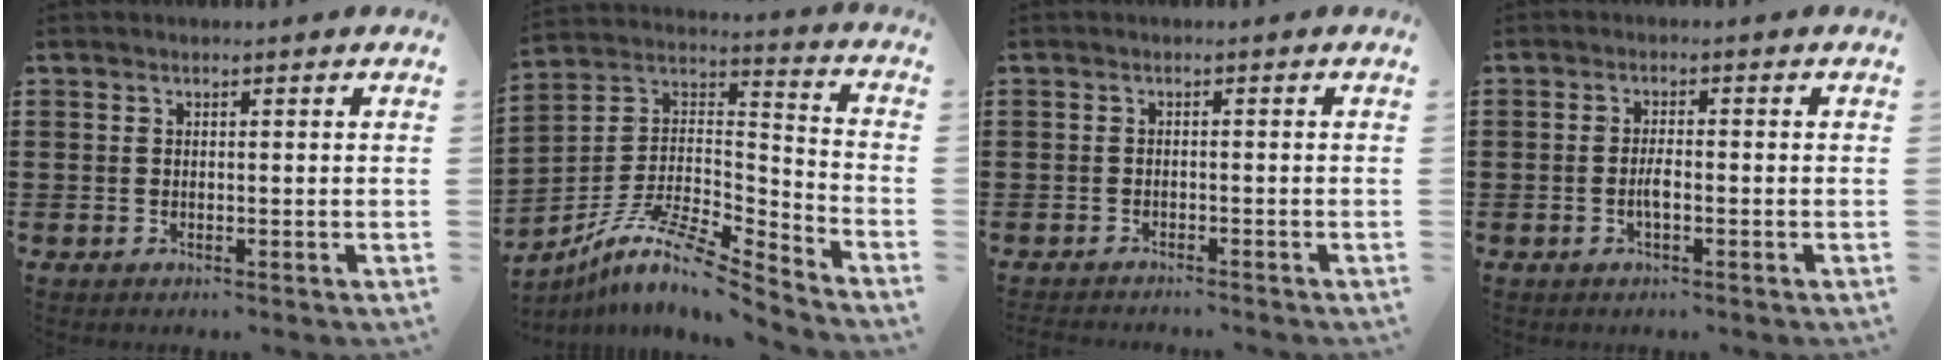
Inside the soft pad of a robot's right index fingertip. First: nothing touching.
{"total": 9.8, "force": [-7.8, 1.7, 5.6], "torque": [-0.109, 0.003, -0.157]}
{"total": 1.2, "force": [-1.2, -0.1, -0.1], "torque": [-0.003, 0.001, -0.027]}
{"total": 2.1, "force": [-0.6, 0.6, 2.0], "torque": [-0.044, -0.001, -0.013]}